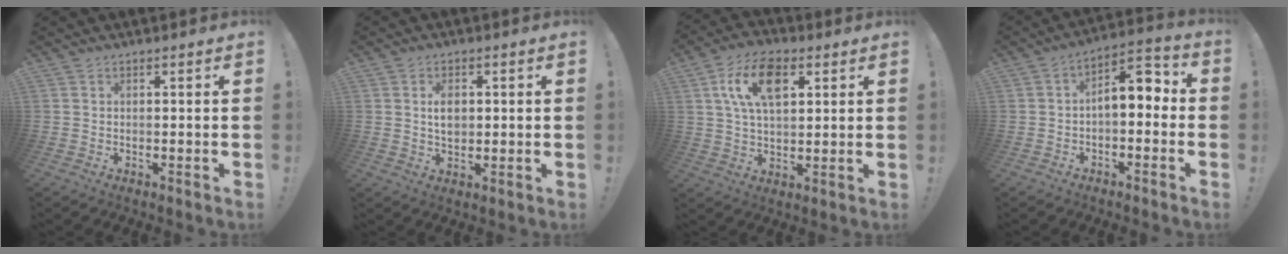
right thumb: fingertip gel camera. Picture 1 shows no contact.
{"total": 4.9, "force": [0.6, 3.4, 3.5], "torque": [-0.040, -0.004, 0.006]}
{"total": 14.1, "force": [5.1, 8.1, 10.3], "torque": [-0.169, 0.008, 0.095]}
{"total": 6.9, "force": [-0.5, 3.8, 5.7], "torque": [-0.075, 0.001, -0.008]}